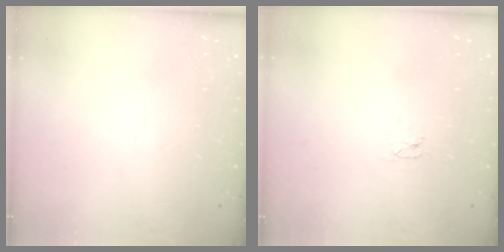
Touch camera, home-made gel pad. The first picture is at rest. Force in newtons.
{"total": 2.6, "press": 2.6, "slide": 0.3}